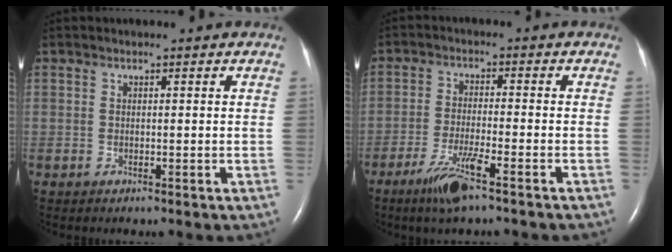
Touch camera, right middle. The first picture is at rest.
{"total": 3.4, "force": [-2.2, 0.1, 2.6], "torque": [-0.058, -0.007, -0.041]}